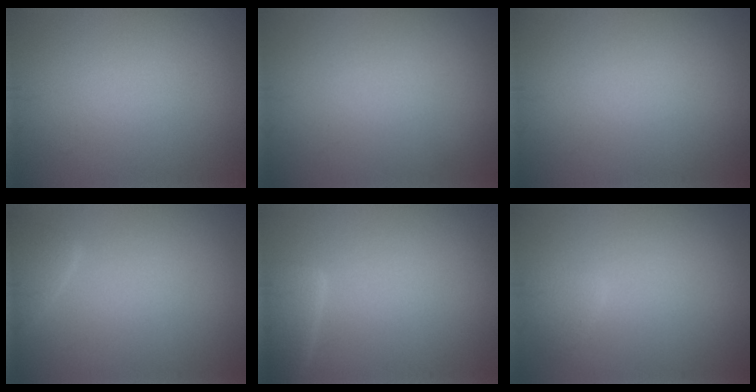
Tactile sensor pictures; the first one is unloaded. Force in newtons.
{"total": 0.0}
{"total": 0.0}
{"total": 1.5, "press": 1.5, "slide": 0.1}
{"total": 2.4, "press": 2.4, "slide": 0.2}
{"total": 1.2, "press": 1.2, "slide": 0.1}